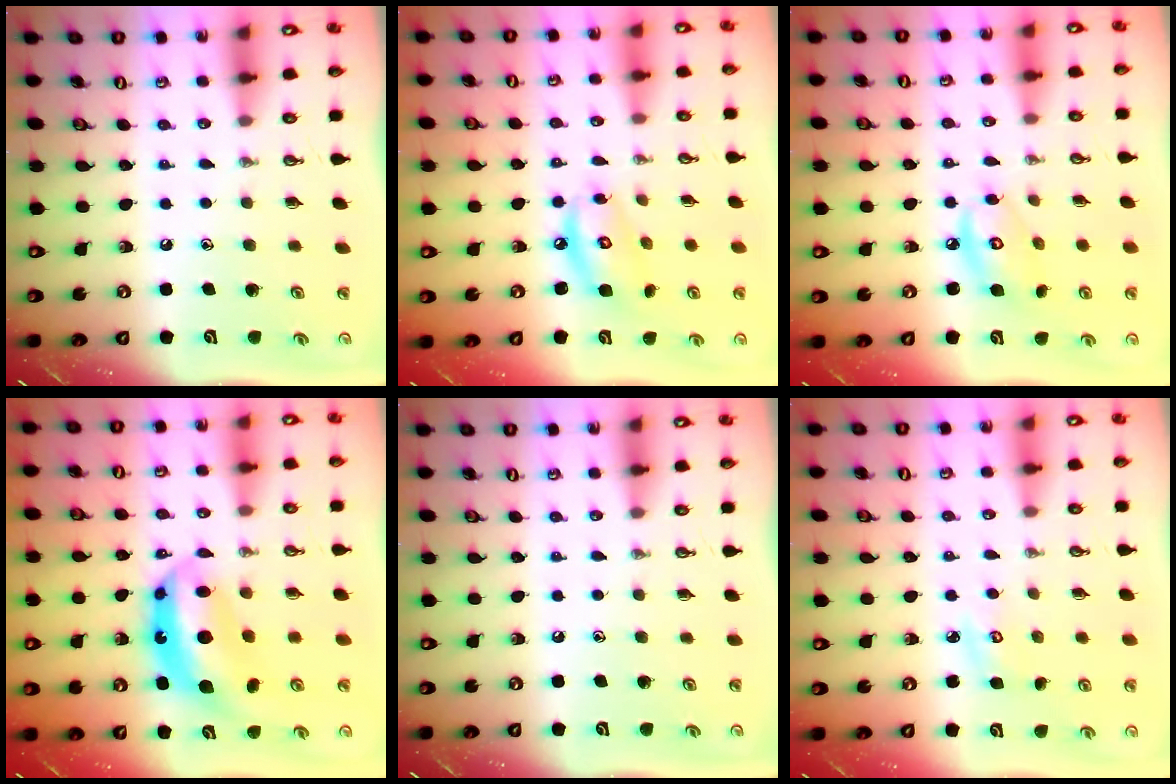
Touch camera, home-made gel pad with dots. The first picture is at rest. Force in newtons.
{"total": 9.4, "press": 9.3, "slide": 0.8}
{"total": 8.4, "press": 8.4, "slide": 0.5}
{"total": 11.9, "press": 11.8, "slide": 1.7}
{"total": 0.0}
{"total": 4.0, "press": 4.0, "slide": 0.4}